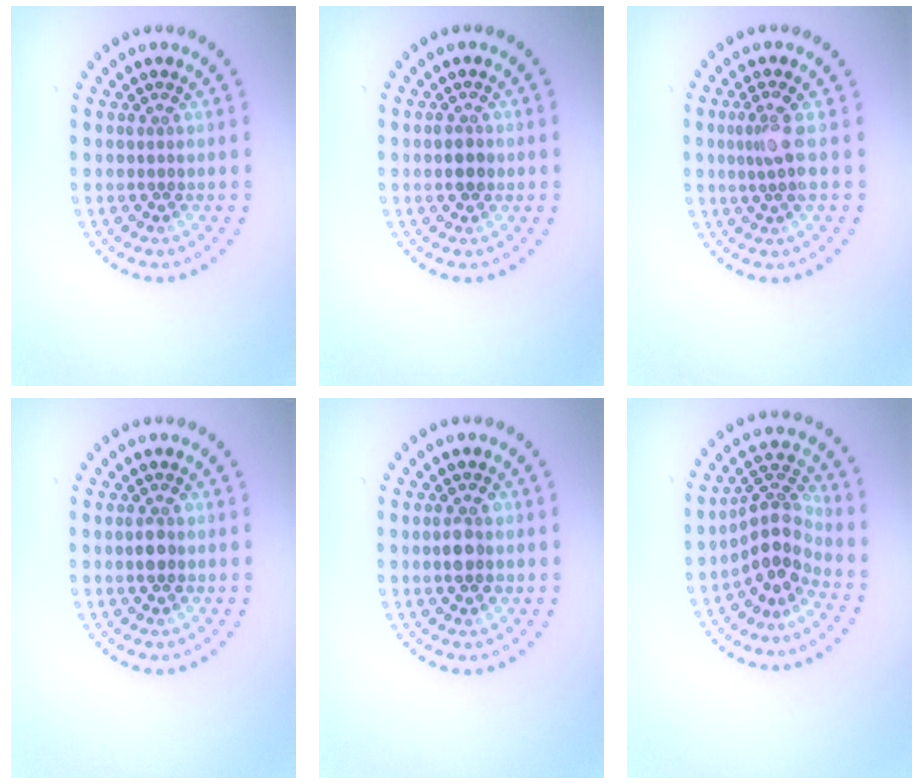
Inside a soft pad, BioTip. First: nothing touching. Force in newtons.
{"total": 1.5, "press": 1.5, "slide": 0.1}
{"total": 2.0, "press": 1.5, "slide": 1.3}
{"total": 1.3, "press": 1.3, "slide": 0.2}
{"total": 2.3, "press": 2.2, "slide": 0.3}
{"total": 4.1, "press": 3.1, "slide": 2.6}